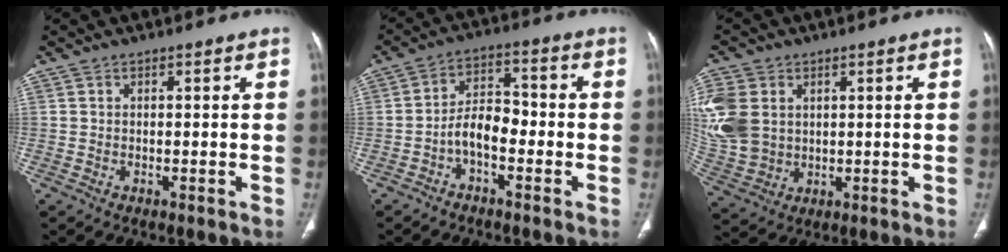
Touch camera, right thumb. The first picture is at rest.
{"total": 6.5, "force": [-2.5, 3.5, 4.9], "torque": [-0.075, 0.038, -0.051]}
{"total": 13.8, "force": [2.9, 10.7, 8.1], "torque": [-0.191, -0.004, 0.069]}